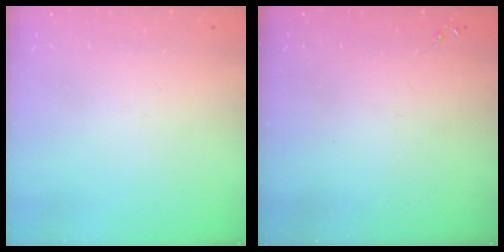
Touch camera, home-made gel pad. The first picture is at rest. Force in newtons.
{"total": 0.0}